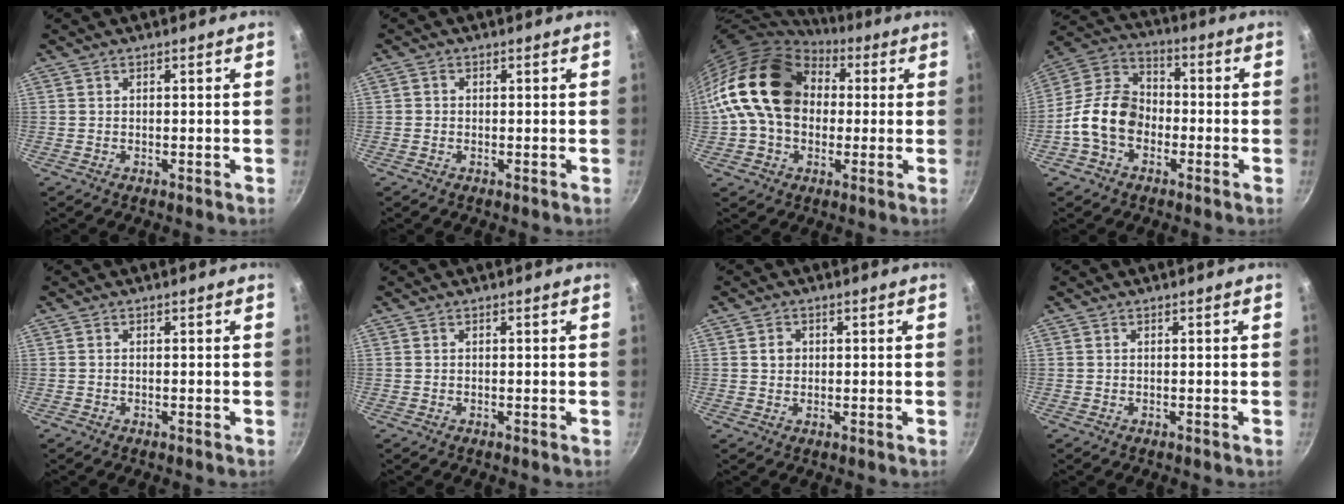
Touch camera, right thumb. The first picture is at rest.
{"total": 0.9, "force": [-0.1, 0.9, 0.3], "torque": [-0.004, 0.003, -0.004]}
{"total": 20.6, "force": [3.1, 15.3, 13.4], "torque": [-0.216, 0.035, 0.046]}
{"total": 12.9, "force": [-3.5, 9.4, 8.1], "torque": [-0.116, 0.042, -0.085]}
{"total": 0.0}
{"total": 0.0}
{"total": 2.3, "force": [0.4, 2.0, 1.0], "torque": [-0.008, 0.004, 0.004]}
{"total": 0.0}